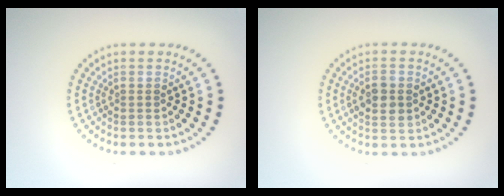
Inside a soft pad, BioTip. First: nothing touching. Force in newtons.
{"total": 2.6, "press": 2.6, "slide": 0.1}